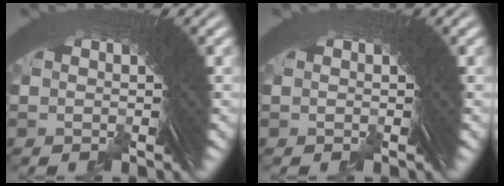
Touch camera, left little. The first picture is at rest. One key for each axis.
{"total": 0.0}